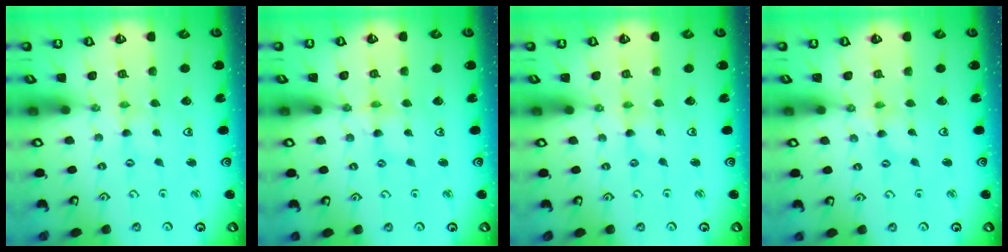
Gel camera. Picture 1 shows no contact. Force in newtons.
{"total": 2.4, "press": 2.4, "slide": 0.3}
{"total": 0.0}
{"total": 1.3, "press": 1.3, "slide": 0.3}